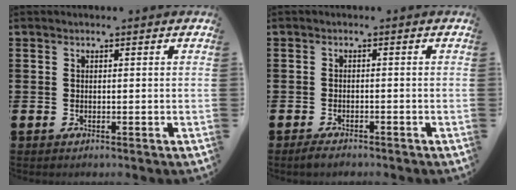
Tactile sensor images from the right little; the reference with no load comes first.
{"total": 1.3, "force": [-1.1, 0.3, 0.6], "torque": [-0.012, 0.000, -0.022]}